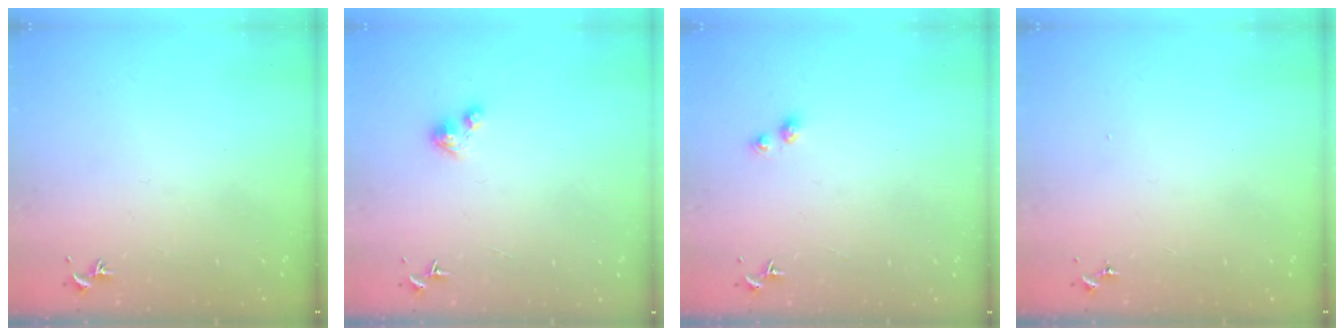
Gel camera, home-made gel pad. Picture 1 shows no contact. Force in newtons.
{"total": 2.4, "press": 2.4, "slide": 0.2}
{"total": 2.7, "press": 2.7, "slide": 0.3}
{"total": 0.0}